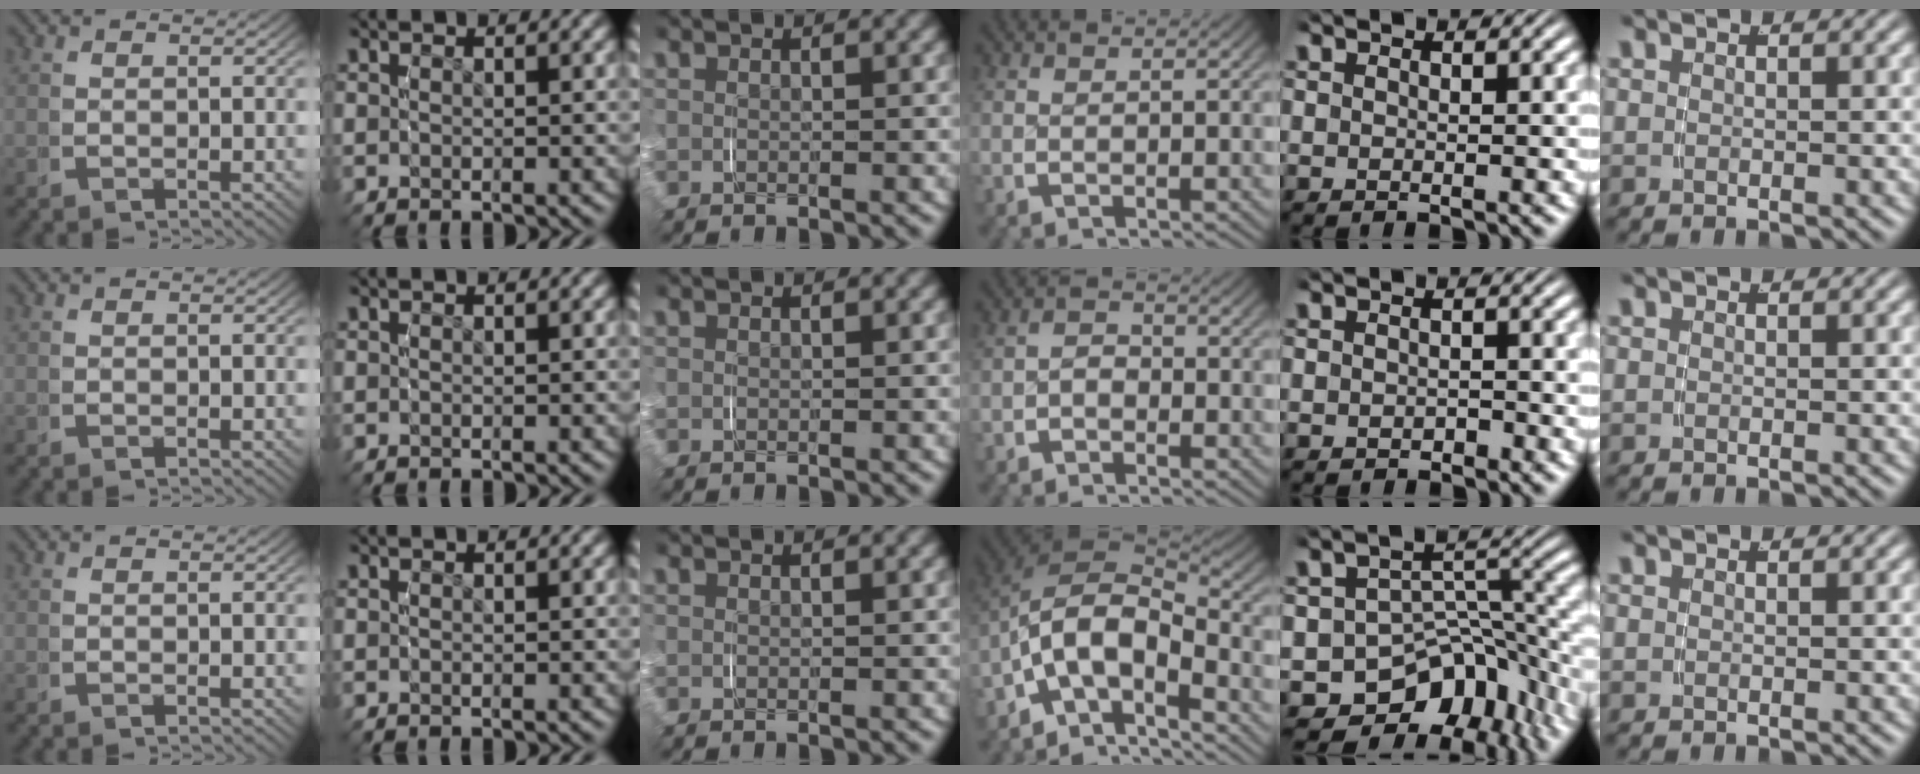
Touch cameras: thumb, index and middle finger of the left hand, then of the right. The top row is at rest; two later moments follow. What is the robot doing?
{"motion": "grasp_and_lifting", "object": "map"}